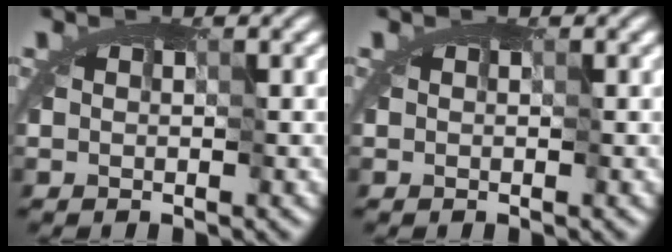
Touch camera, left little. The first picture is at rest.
{"total": 0.0}